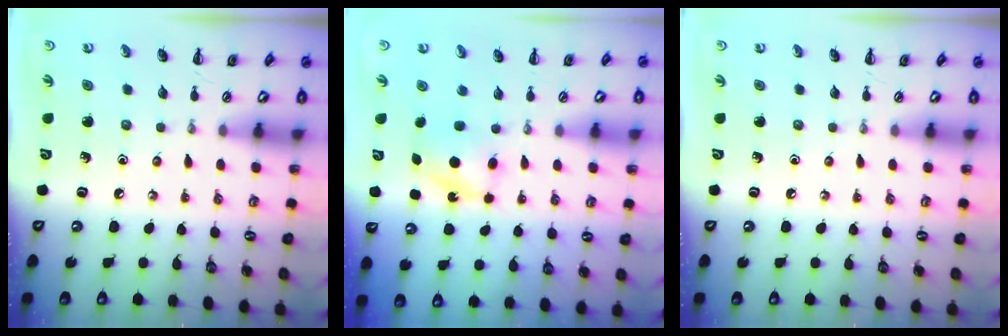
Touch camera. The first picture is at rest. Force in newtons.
{"total": 5.6, "press": 5.4, "slide": 1.5}
{"total": 0.0}